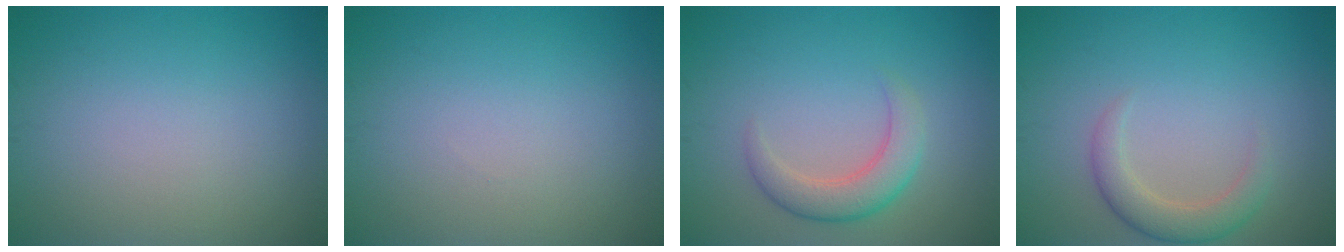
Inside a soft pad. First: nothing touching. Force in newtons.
{"total": 0.0}
{"total": 3.3, "press": 3.3, "slide": 0.3}
{"total": 2.7, "press": 2.7, "slide": 0.2}